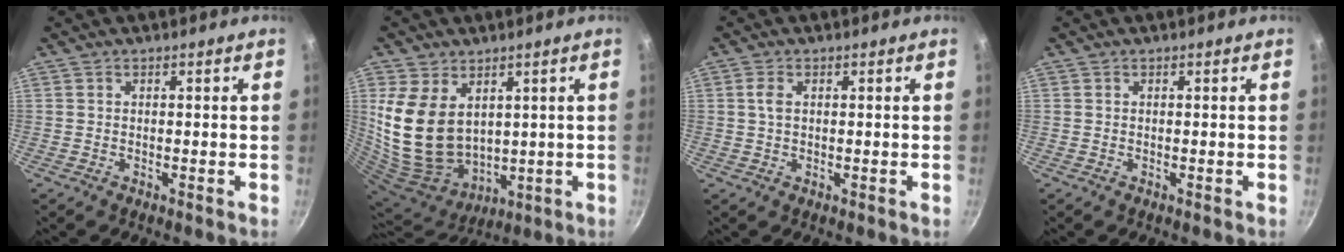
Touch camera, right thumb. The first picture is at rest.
{"total": 16.7, "force": [4.3, 11.6, 11.2], "torque": [-0.206, -0.033, 0.108]}
{"total": 2.3, "force": [0.5, 1.3, 1.8], "torque": [-0.038, 0.003, 0.009]}
{"total": 0.0}